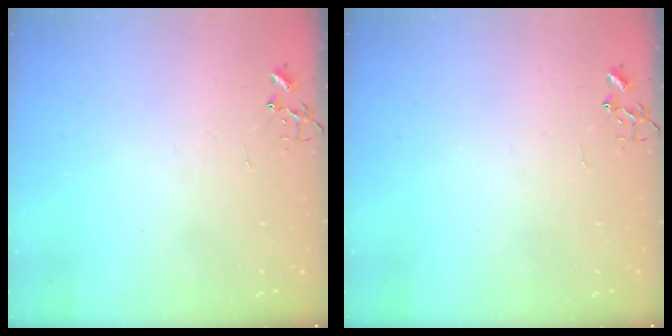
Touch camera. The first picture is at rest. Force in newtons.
{"total": 0.0}